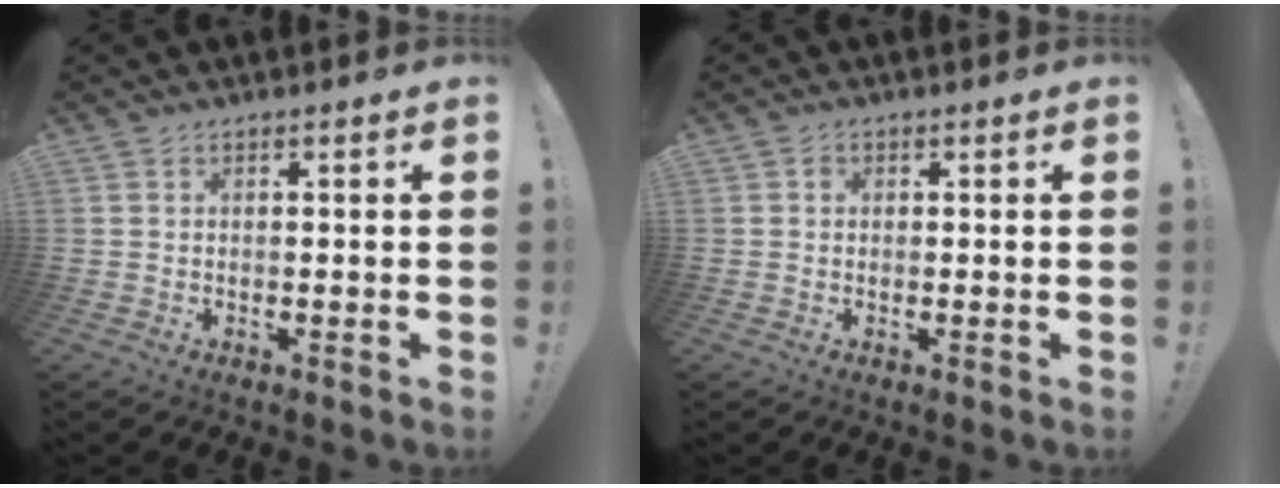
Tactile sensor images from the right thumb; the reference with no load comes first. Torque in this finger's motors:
{"motor_torque": [0.01, 0.19, 0.11, -0.01, 0.03]}